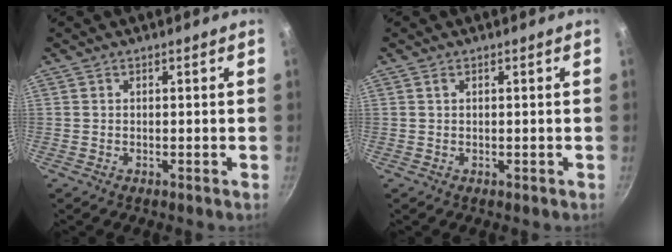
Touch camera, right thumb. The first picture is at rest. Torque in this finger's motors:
{"motor_torque": [0.11, -0.44, 0.08, -0.32, 0.01]}